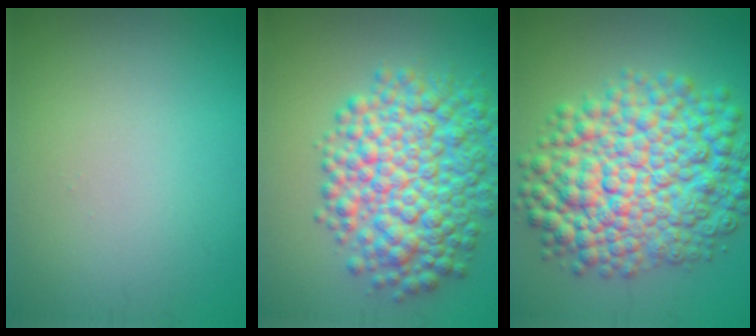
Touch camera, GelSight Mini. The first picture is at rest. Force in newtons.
{"total": 8.5, "press": 8.5, "slide": 0.1}
{"total": 11.3, "press": 11.3, "slide": 0.1}